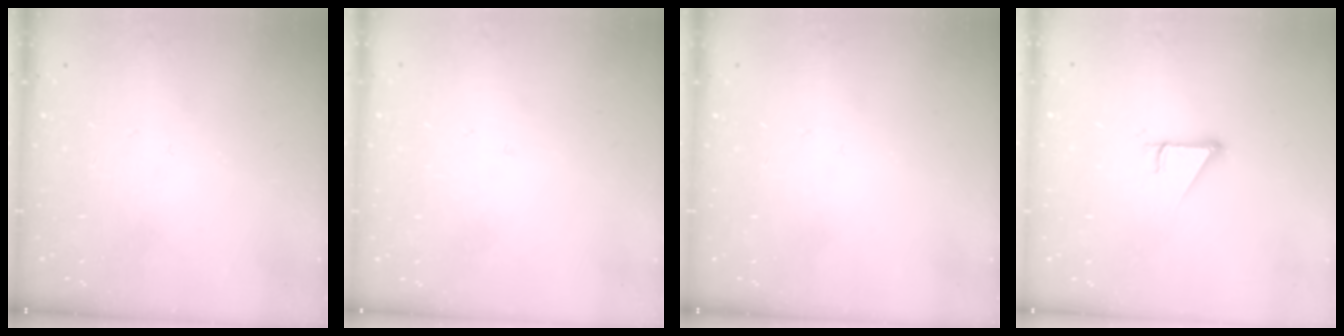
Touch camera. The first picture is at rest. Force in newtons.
{"total": 1.7, "press": 1.6, "slide": 0.1}
{"total": 0.0}
{"total": 2.8, "press": 2.8, "slide": 0.0}